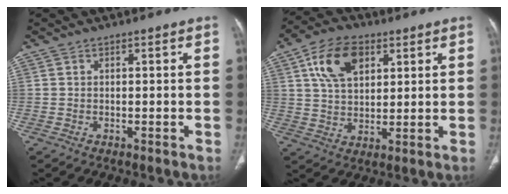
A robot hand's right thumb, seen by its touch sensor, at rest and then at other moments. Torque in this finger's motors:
{"motor_torque": [1.48, 1.63, 0.49, -0.30, 0.38]}